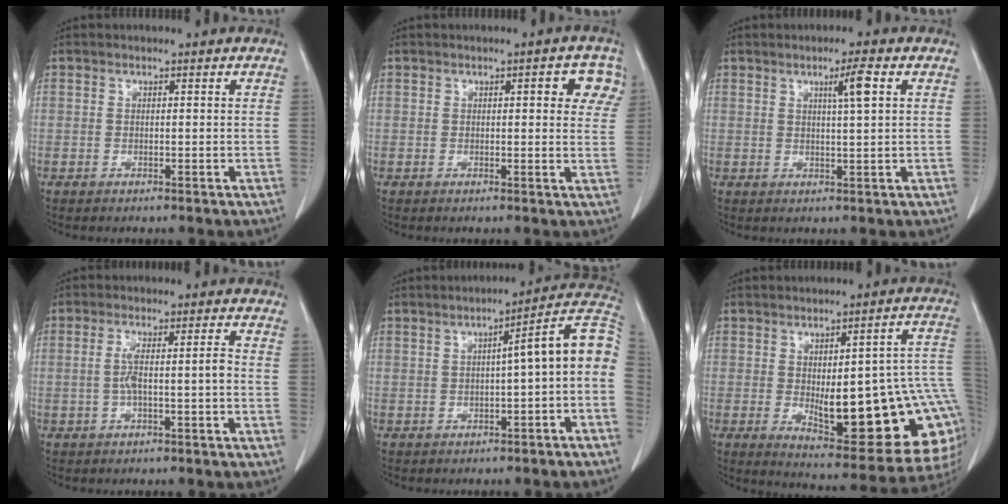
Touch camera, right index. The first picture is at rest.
{"total": 5.0, "force": [1.9, 1.7, 4.3], "torque": [-0.035, 0.008, 0.013]}
{"total": 3.6, "force": [1.3, -0.4, 3.3], "torque": [-0.057, -0.002, 0.022]}
{"total": 4.4, "force": [-0.8, 0.2, 4.4], "torque": [-0.086, 0.015, -0.011]}
{"total": 9.4, "force": [-1.2, 1.1, 9.2], "torque": [-0.114, 0.033, -0.022]}
{"total": 22.9, "force": [-2.2, 6.0, 22.0], "torque": [-0.215, 0.013, -0.005]}